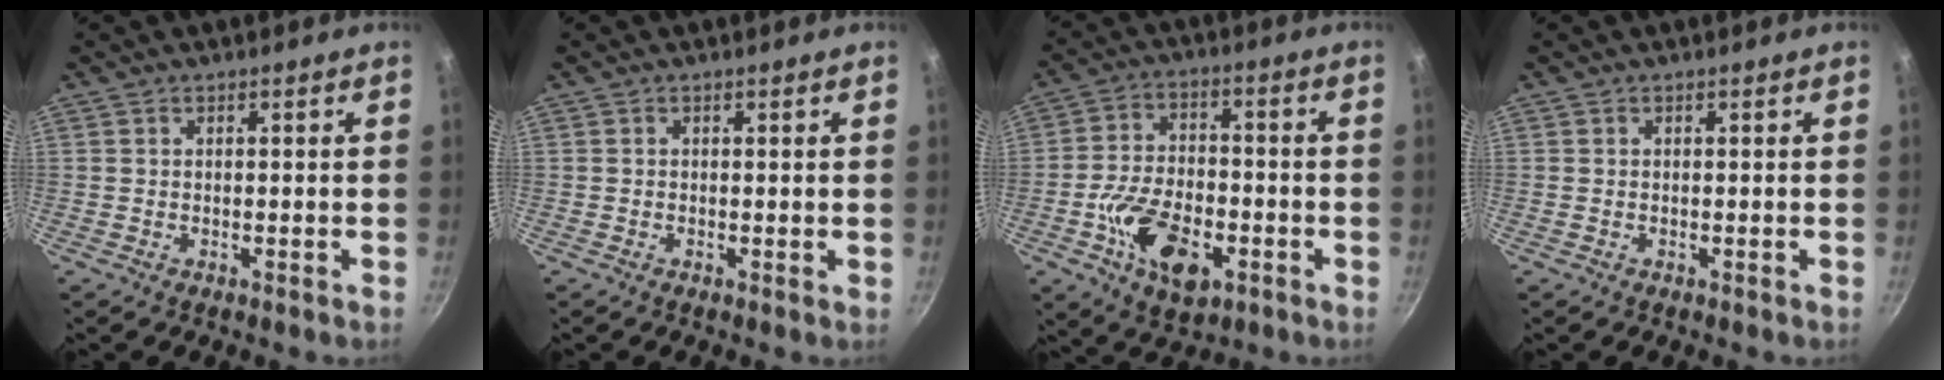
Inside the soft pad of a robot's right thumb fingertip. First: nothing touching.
{"total": 0.0}
{"total": 13.7, "force": [-4.9, 7.9, 10.1], "torque": [-0.162, 0.022, -0.085]}
{"total": 0.0}